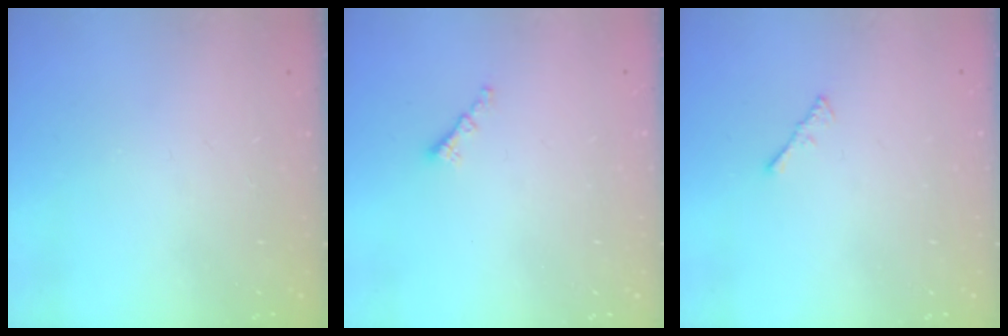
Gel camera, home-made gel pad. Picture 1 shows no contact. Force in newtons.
{"total": 1.3, "press": 1.2, "slide": 0.5}
{"total": 1.5, "press": 1.4, "slide": 0.4}